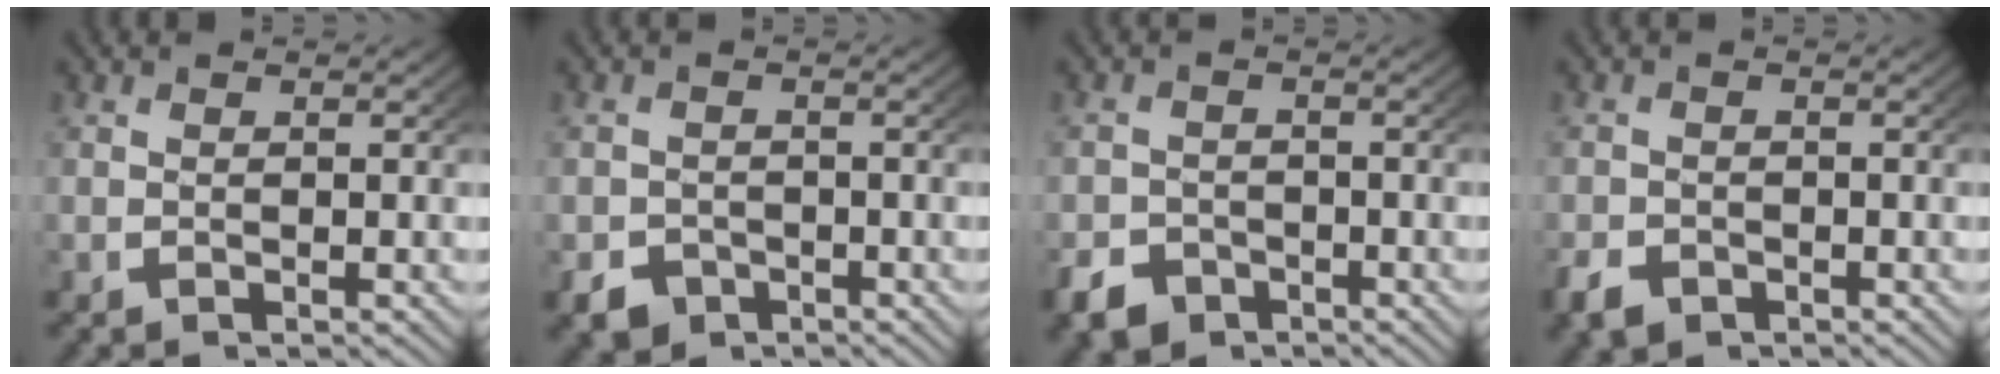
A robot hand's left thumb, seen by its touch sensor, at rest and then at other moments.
{"total": 4.1, "force": [-2.9, 2.6, 1.2], "torque": [-0.013, -0.020, -0.047]}
{"total": 4.8, "force": [-3.6, 2.9, 1.3], "torque": [-0.015, -0.019, -0.059]}
{"total": 2.6, "force": [-1.9, 1.6, 0.7], "torque": [-0.015, -0.013, -0.030]}